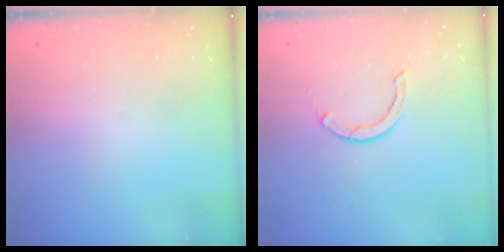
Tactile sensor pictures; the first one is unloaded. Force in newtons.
{"total": 2.4, "press": 2.4, "slide": 0.0}